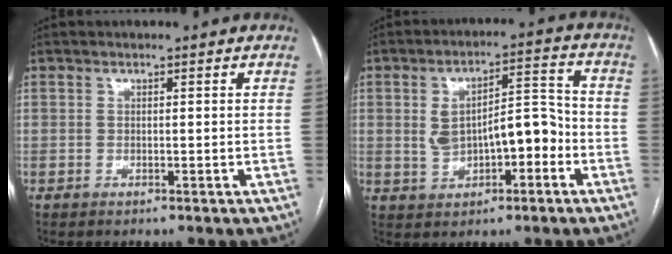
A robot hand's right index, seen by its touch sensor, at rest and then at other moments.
{"total": 9.5, "force": [-1.5, 4.1, 8.4], "torque": [-0.142, 0.033, -0.011]}